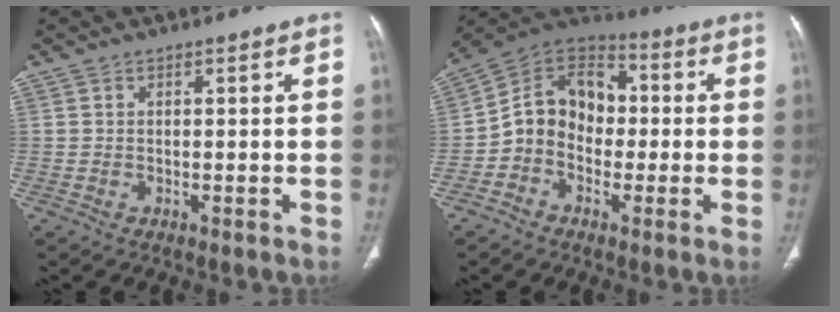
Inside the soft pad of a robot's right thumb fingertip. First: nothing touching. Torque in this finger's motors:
{"motor_torque": [1.81, 2.00, 0.89, -0.80, 0.10]}